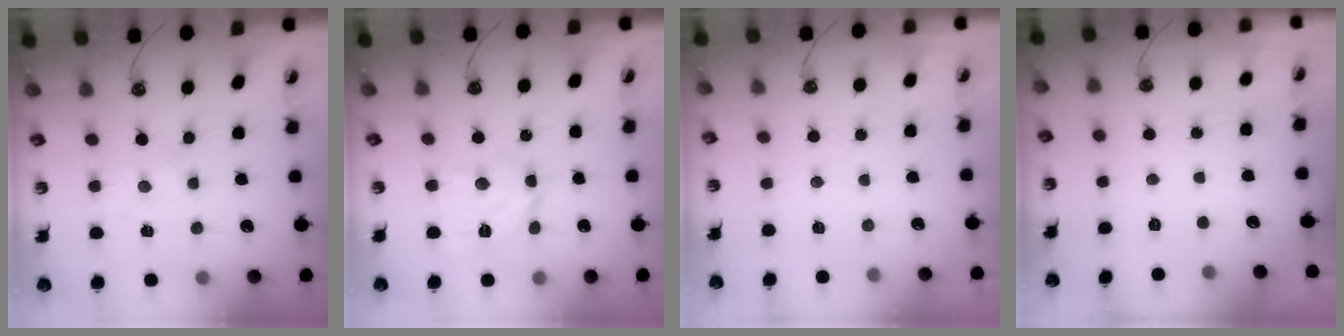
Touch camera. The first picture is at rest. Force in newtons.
{"total": 11.2, "press": 11.1, "slide": 1.6}
{"total": 4.0, "press": 4.0, "slide": 0.5}
{"total": 0.0}